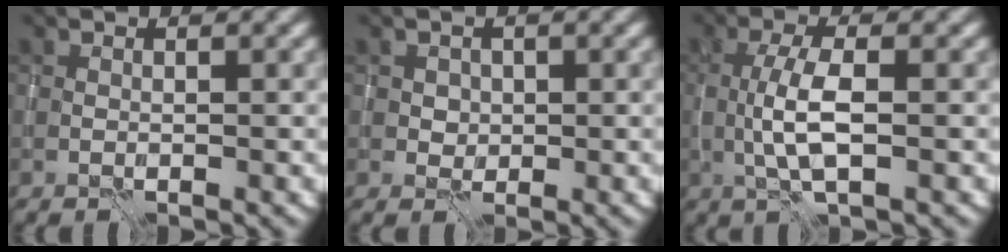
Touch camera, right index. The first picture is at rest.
{"total": 1.3, "force": [0.4, 1.2, 0.3], "torque": [-0.004, -0.001, 0.008]}
{"total": 4.1, "force": [-0.2, 1.2, 3.9], "torque": [-0.089, 0.001, -0.005]}